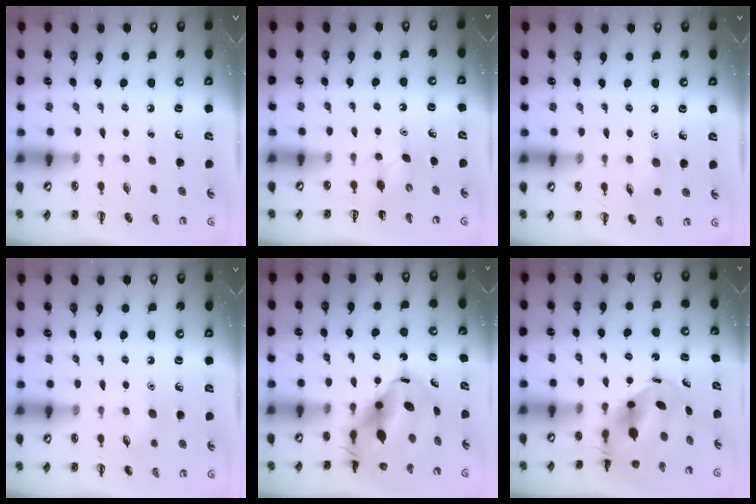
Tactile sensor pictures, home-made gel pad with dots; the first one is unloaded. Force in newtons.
{"total": 2.3, "press": 2.2, "slide": 0.7}
{"total": 5.7, "press": 5.5, "slide": 1.3}
{"total": 5.6, "press": 5.4, "slide": 1.5}
{"total": 11.7, "press": 11.4, "slide": 2.8}
{"total": 7.5, "press": 7.3, "slide": 1.7}